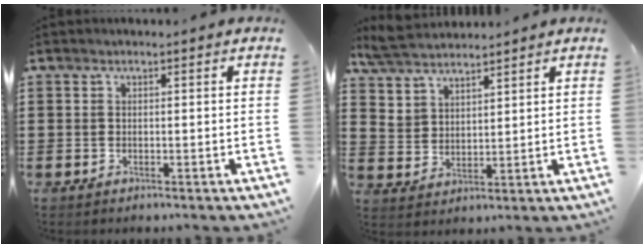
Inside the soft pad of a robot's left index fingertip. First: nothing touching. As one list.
[{"total": 5.8, "force": [5.3, 2.1, 0.9], "torque": [-0.042, -0.010, 0.100]}]